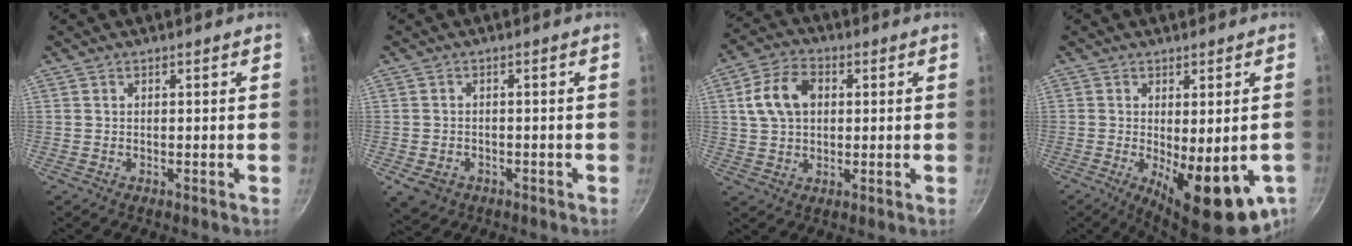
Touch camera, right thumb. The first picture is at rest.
{"total": 4.9, "force": [-2.0, 3.7, 2.4], "torque": [-0.037, 0.010, -0.020]}
{"total": 9.9, "force": [1.9, 7.0, 6.8], "torque": [-0.112, 0.015, 0.026]}
{"total": 15.3, "force": [-4.1, 5.4, 13.7], "torque": [-0.168, -0.020, -0.039]}